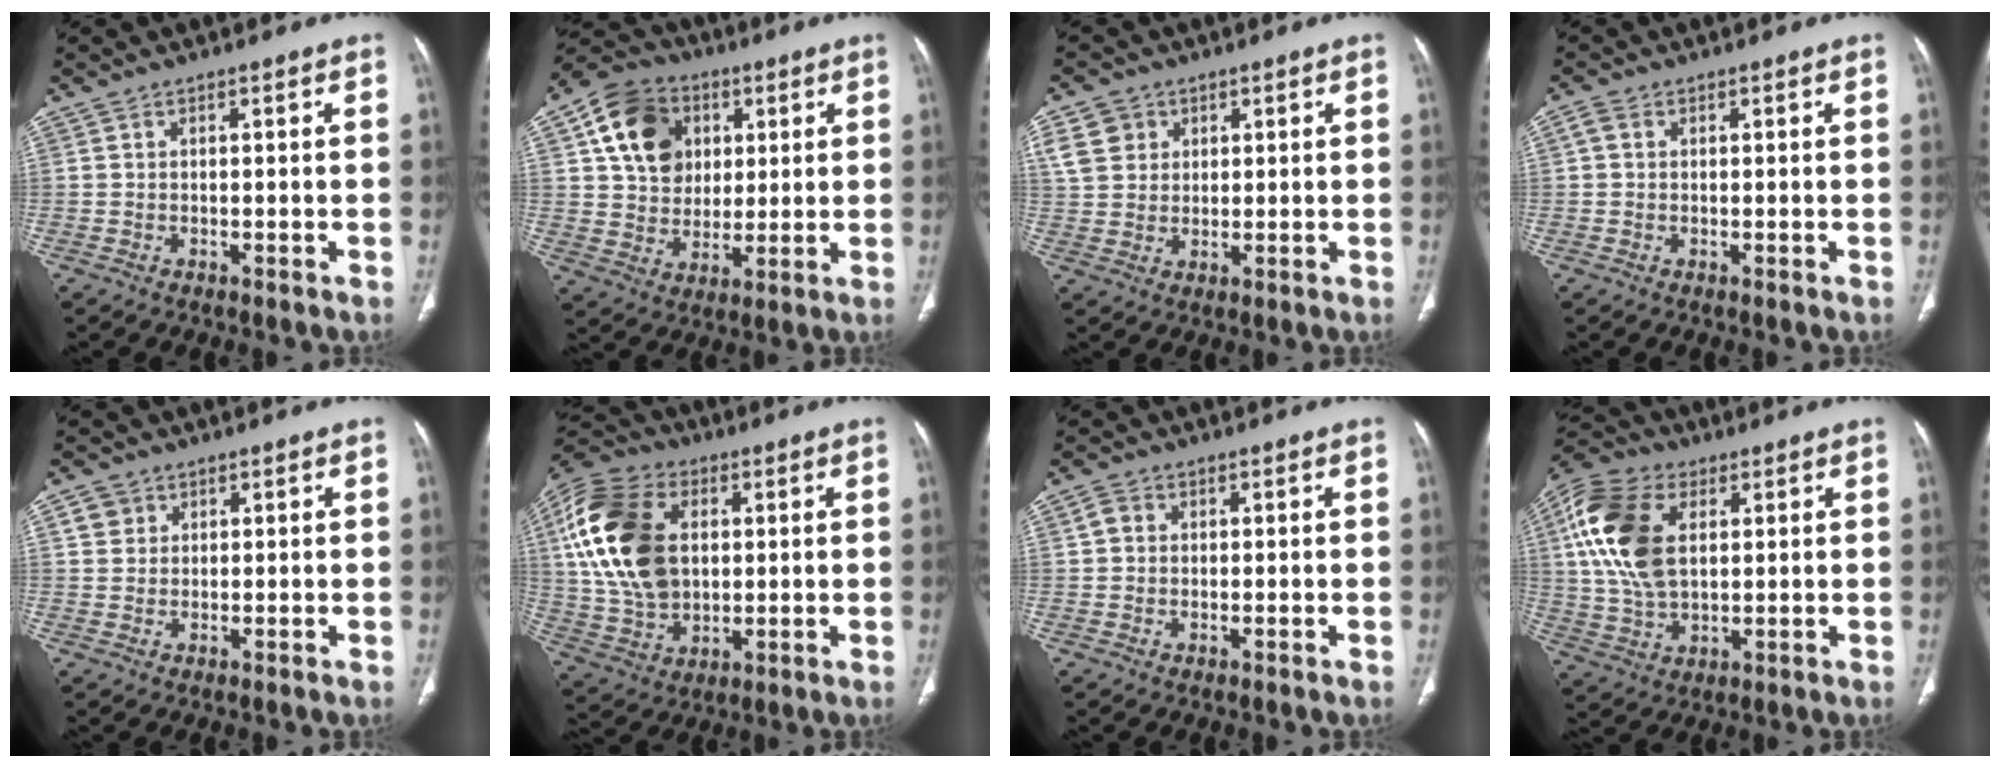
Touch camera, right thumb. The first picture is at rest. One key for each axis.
{"total": 15.2, "fx": 4.8, "fy": 12.0, "fz": 7.9, "tx": -0.113, "ty": -0.001, "tz": 0.080}
{"total": 7.3, "fx": 2.9, "fy": 6.1, "fz": 2.8, "tx": -0.033, "ty": -0.002, "tz": 0.060}
{"total": 1.8, "fx": 0.4, "fy": 1.4, "fz": 1.0, "tx": -0.021, "ty": 0.006, "tz": 0.007}
{"total": 3.0, "fx": 1.2, "fy": 2.6, "fz": 0.6, "tx": 0.004, "ty": -0.005, "tz": 0.018}
{"total": 21.3, "fx": 3.7, "fy": 14.6, "fz": 15.1, "tx": -0.296, "ty": 0.003, "tz": 0.072}
{"total": 2.5, "fx": 0.5, "fy": 2.2, "fz": 1.1, "tx": -0.010, "ty": 0.004, "tz": 0.008}
{"total": 16.6, "fx": 4.1, "fy": 10.2, "fz": 12.4, "tx": -0.249, "ty": 0.004, "tz": 0.074}